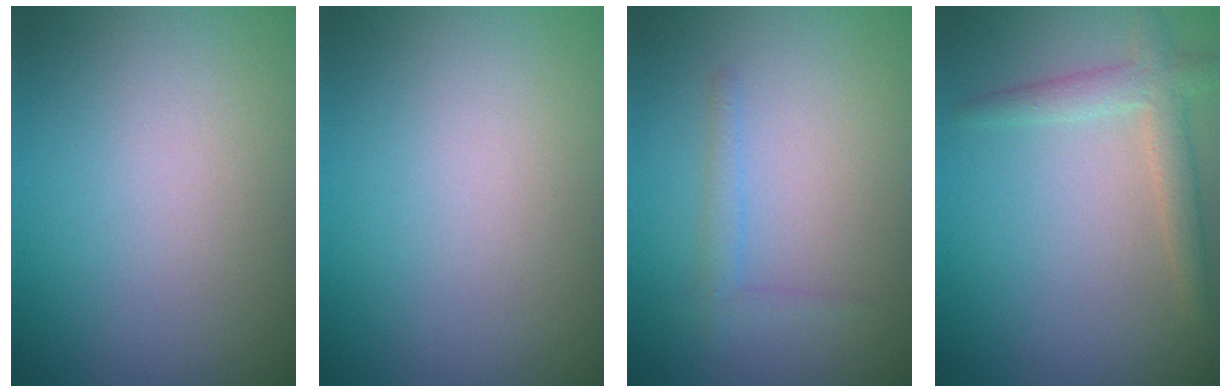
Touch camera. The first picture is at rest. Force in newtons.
{"total": 0.0}
{"total": 1.1, "press": 1.1, "slide": 0.1}
{"total": 2.7, "press": 2.7, "slide": 0.1}